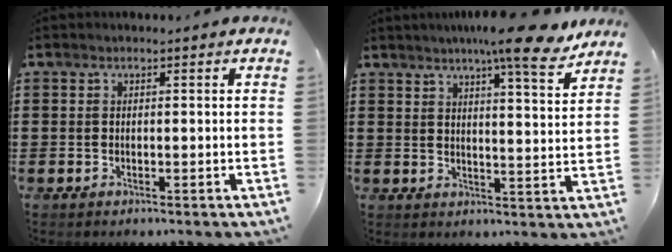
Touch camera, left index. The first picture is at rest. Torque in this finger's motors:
{"motor_torque": [1.07, -1.07, 0.64, 0.09]}